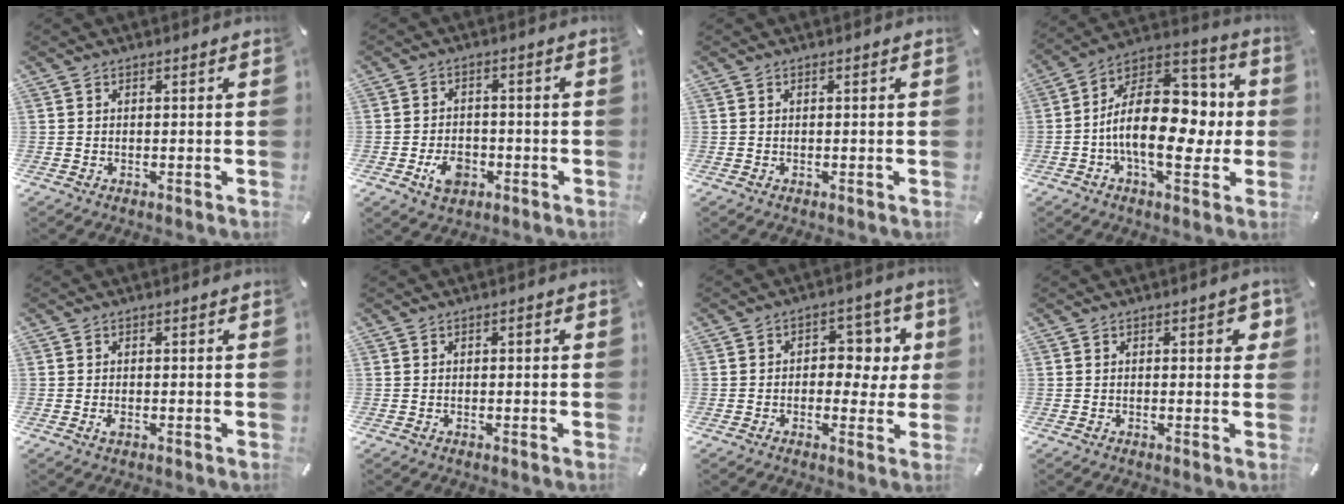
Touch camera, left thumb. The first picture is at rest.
{"total": 6.5, "force": [-2.5, 4.7, 3.7], "torque": [-0.071, 0.007, -0.046]}
{"total": 0.0}
{"total": 22.3, "force": [-1.8, 13.3, 17.8], "torque": [-0.287, 0.007, -0.021]}
{"total": 1.6, "force": [-0.6, 0.8, 1.3], "torque": [-0.031, -0.003, -0.013]}
{"total": 0.9, "force": [-0.2, 0.4, 0.8], "torque": [-0.015, 0.003, -0.005]}
{"total": 7.4, "force": [0.6, 5.6, 4.8], "torque": [-0.052, 0.001, 0.002]}
{"total": 3.3, "force": [0.4, 1.4, 2.9], "torque": [-0.041, 0.002, 0.001]}